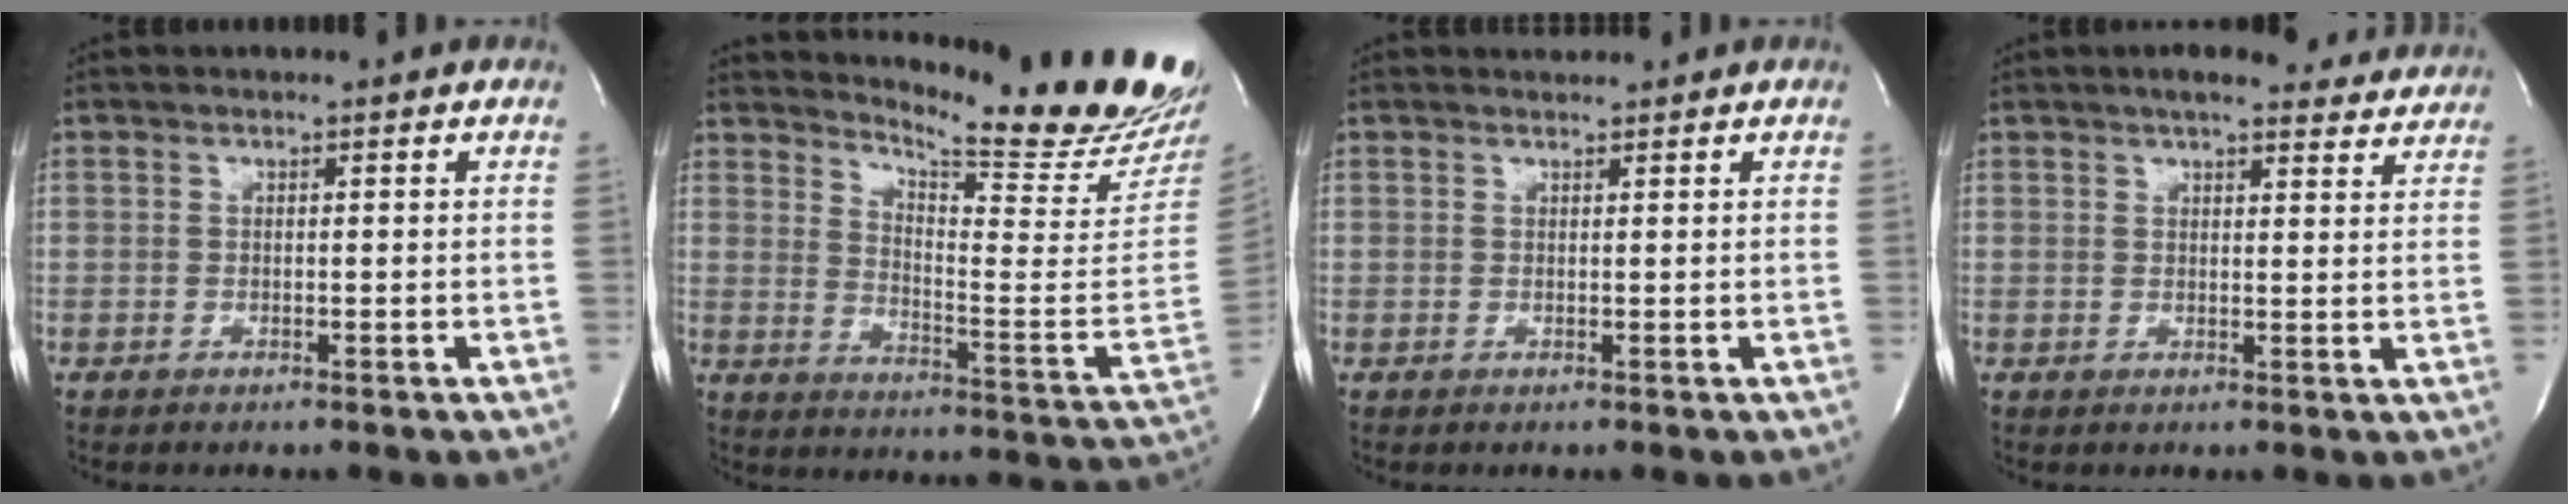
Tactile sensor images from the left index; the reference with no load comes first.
{"total": 19.5, "force": [18.5, -0.4, 6.2], "torque": [-0.108, -0.130, 0.236]}
{"total": 1.5, "force": [1.5, -0.1, -0.1], "torque": [-0.006, 0.007, 0.030]}
{"total": 13.0, "force": [11.7, 2.9, 4.7], "torque": [-0.045, 0.017, 0.134]}